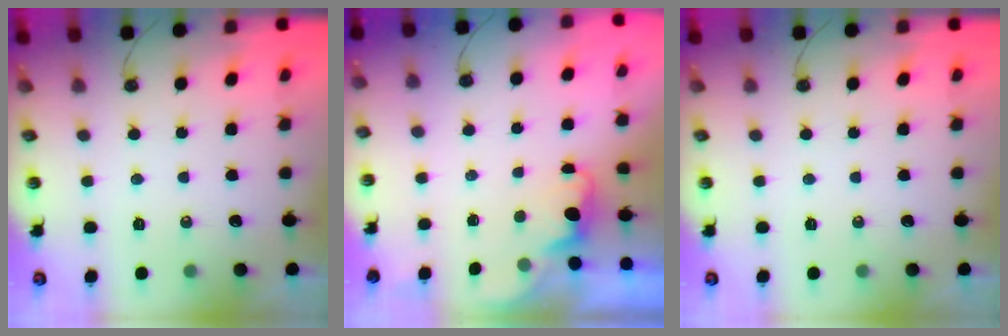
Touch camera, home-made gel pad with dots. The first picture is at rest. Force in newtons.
{"total": 0.8, "press": 0.3, "slide": 0.7}
{"total": 0.0}